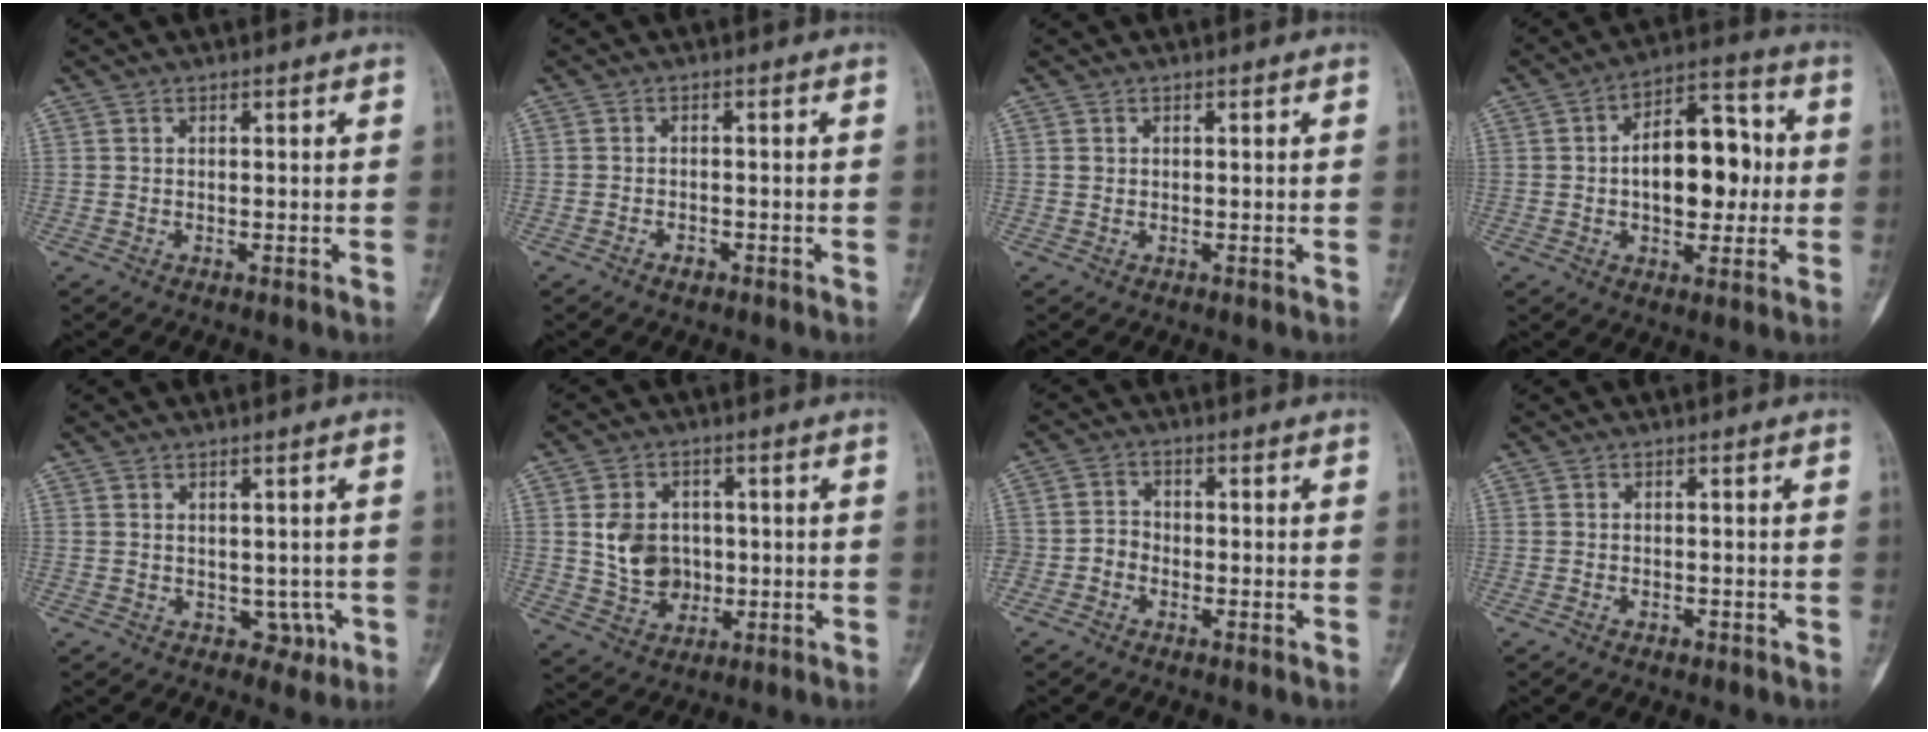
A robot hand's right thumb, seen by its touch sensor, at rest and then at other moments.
{"total": 1.9, "force": [-1.3, 1.1, 0.8], "torque": [-0.009, 0.009, -0.021]}
{"total": 0.7, "force": [0.0, 0.7, 0.2], "torque": [0.006, 0.003, 0.001]}
{"total": 15.3, "force": [0.0, 9.0, 12.4], "torque": [-0.143, 0.032, -0.004]}
{"total": 3.6, "force": [-0.9, 3.0, 1.7], "torque": [0.012, 0.004, -0.005]}
{"total": 9.3, "force": [0.2, 7.8, 5.1], "torque": [-0.052, 0.000, 0.010]}
{"total": 3.6, "force": [-1.7, 2.9, 1.1], "torque": [0.001, 0.018, -0.043]}
{"total": 1.4, "force": [-1.0, 0.9, 0.5], "torque": [-0.005, 0.008, -0.015]}